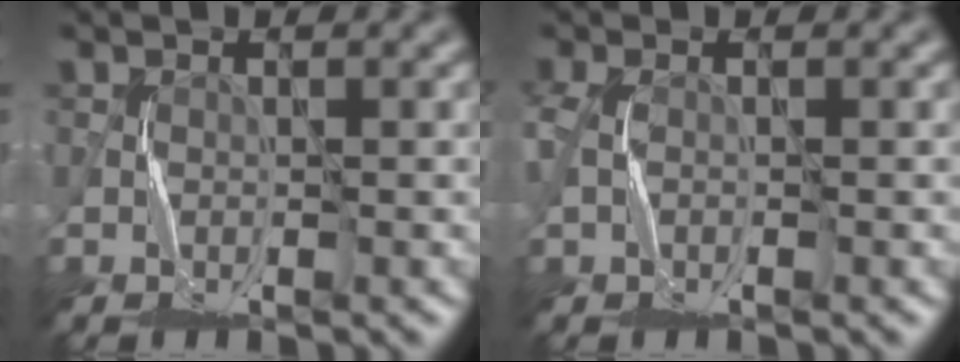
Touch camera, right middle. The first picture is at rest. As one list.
[{"total": 2.2, "force": [0.1, 1.4, 1.8], "torque": [-0.048, 0.000, -0.003]}]